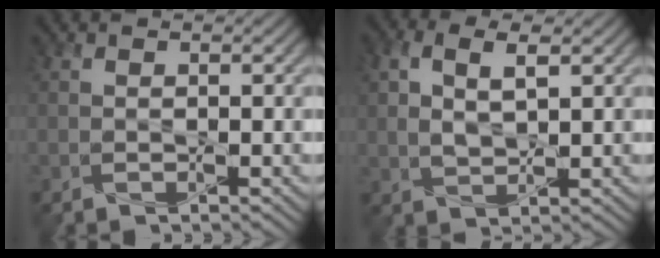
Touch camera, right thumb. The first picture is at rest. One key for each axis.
{"total": 4.5, "fx": 1.6, "fy": 2.2, "fz": 3.6, "tx": -0.080, "ty": -0.004, "tz": 0.034}